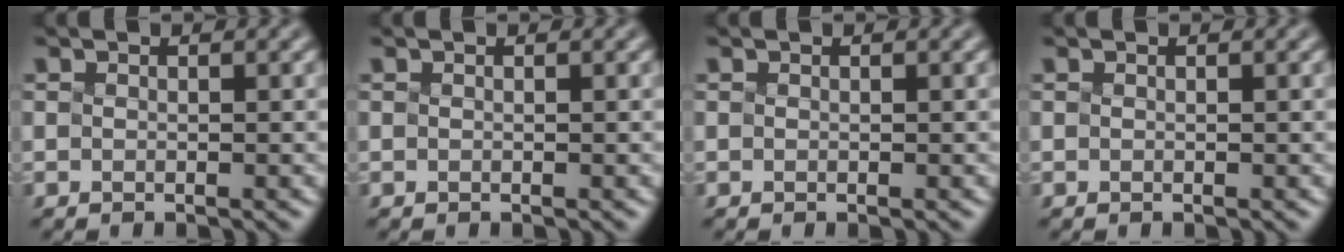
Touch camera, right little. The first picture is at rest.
{"total": 0.0}
{"total": 0.0}
{"total": 0.0}